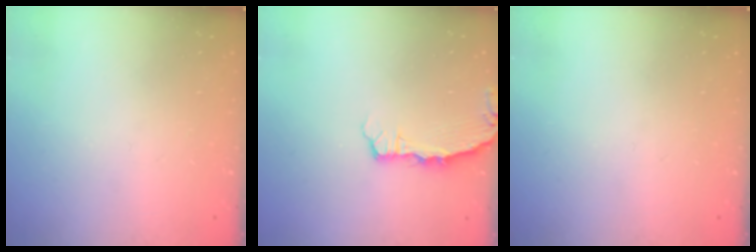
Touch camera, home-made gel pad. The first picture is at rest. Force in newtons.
{"total": 2.4, "press": 2.4, "slide": 0.3}
{"total": 0.0}